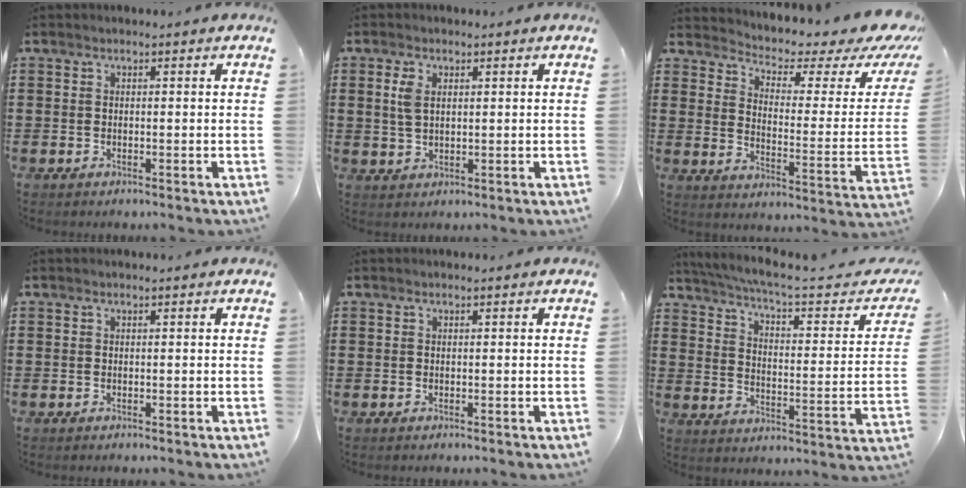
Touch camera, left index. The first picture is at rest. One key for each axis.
{"total": 3.0, "fx": 1.0, "fy": 1.7, "fz": 2.3, "tx": -0.052, "ty": 0.010, "tz": 0.017}
{"total": 3.4, "fx": 2.4, "fy": 0.8, "fz": 2.3, "tx": -0.044, "ty": -0.036, "tz": 0.029}
{"total": 0.0}
{"total": 0.0}
{"total": 5.3, "fx": 4.2, "fy": -0.1, "fz": 3.2, "tx": -0.085, "ty": -0.035, "tz": 0.063}